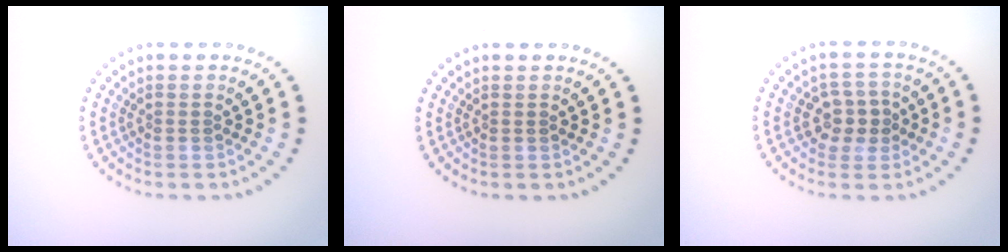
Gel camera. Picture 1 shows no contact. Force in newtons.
{"total": 0.0}
{"total": 2.9, "press": 2.8, "slide": 0.8}